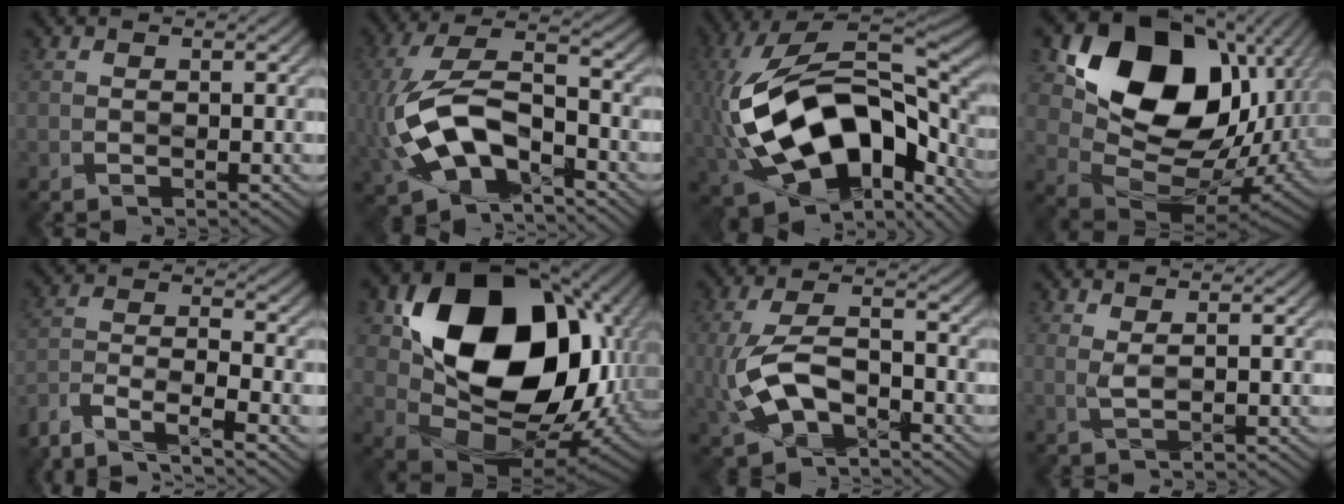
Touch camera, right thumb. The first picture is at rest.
{"total": 13.0, "force": [-4.1, 6.8, 10.3], "torque": [-0.252, -0.010, -0.080]}
{"total": 19.6, "force": [-3.2, 10.8, 16.1], "torque": [-0.349, -0.014, -0.035]}
{"total": 18.9, "force": [5.6, 13.8, 11.7], "torque": [-0.224, -0.014, 0.132]}
{"total": 8.8, "force": [-7.0, 2.6, 4.6], "torque": [-0.091, -0.009, -0.139]}
{"total": 19.7, "force": [3.9, 14.5, 12.9], "torque": [-0.250, -0.039, 0.110]}
{"total": 8.2, "force": [-2.6, 4.1, 6.6], "torque": [-0.155, 0.004, -0.053]}
{"total": 1.4, "force": [1.0, 0.1, 0.9], "torque": [-0.025, -0.001, 0.023]}